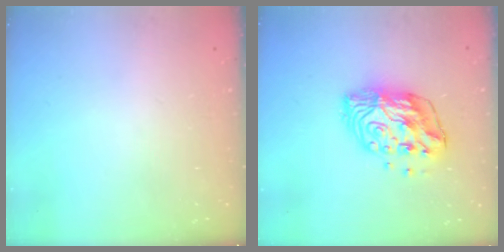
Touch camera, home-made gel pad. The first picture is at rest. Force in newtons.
{"total": 13.2, "press": 13.2, "slide": 1.1}